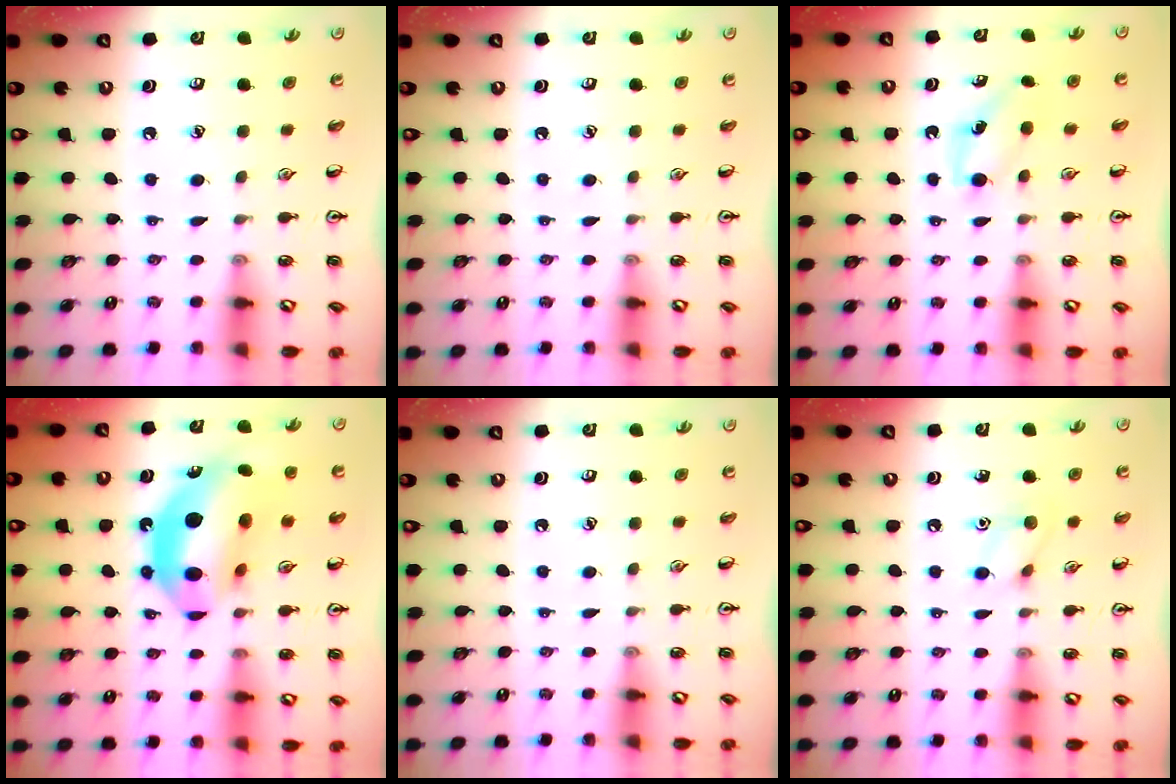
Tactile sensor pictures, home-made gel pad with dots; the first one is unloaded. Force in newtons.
{"total": 0.0}
{"total": 4.7, "press": 4.5, "slide": 1.6}
{"total": 15.6, "press": 14.8, "slide": 4.7}
{"total": 0.0}
{"total": 6.7, "press": 6.6, "slide": 0.9}